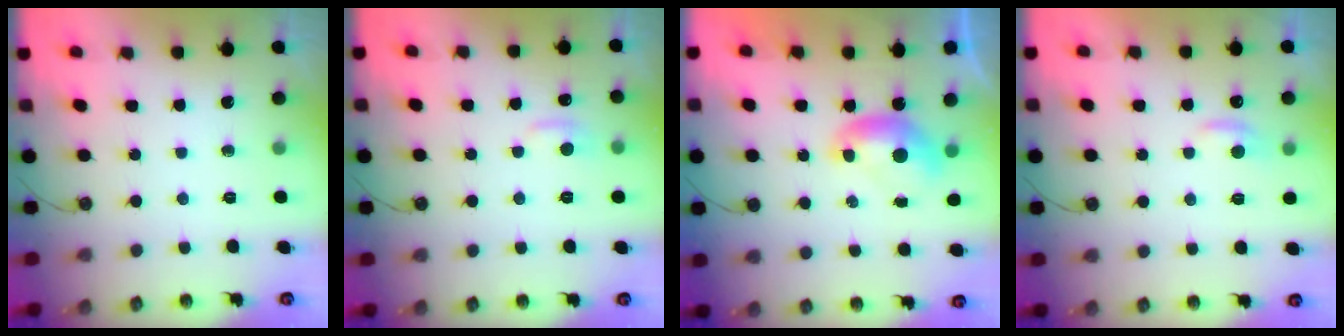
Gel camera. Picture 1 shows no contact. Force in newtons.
{"total": 1.0, "press": 0.0, "slide": 1.0}
{"total": 0.0}
{"total": 0.9, "press": 0.8, "slide": 0.4}